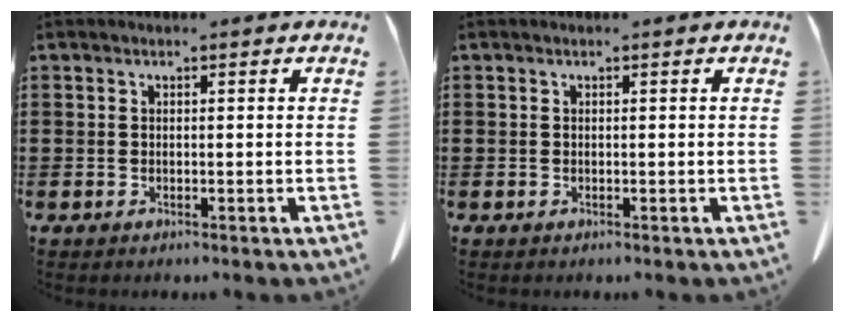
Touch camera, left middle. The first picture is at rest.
{"total": 0.0}